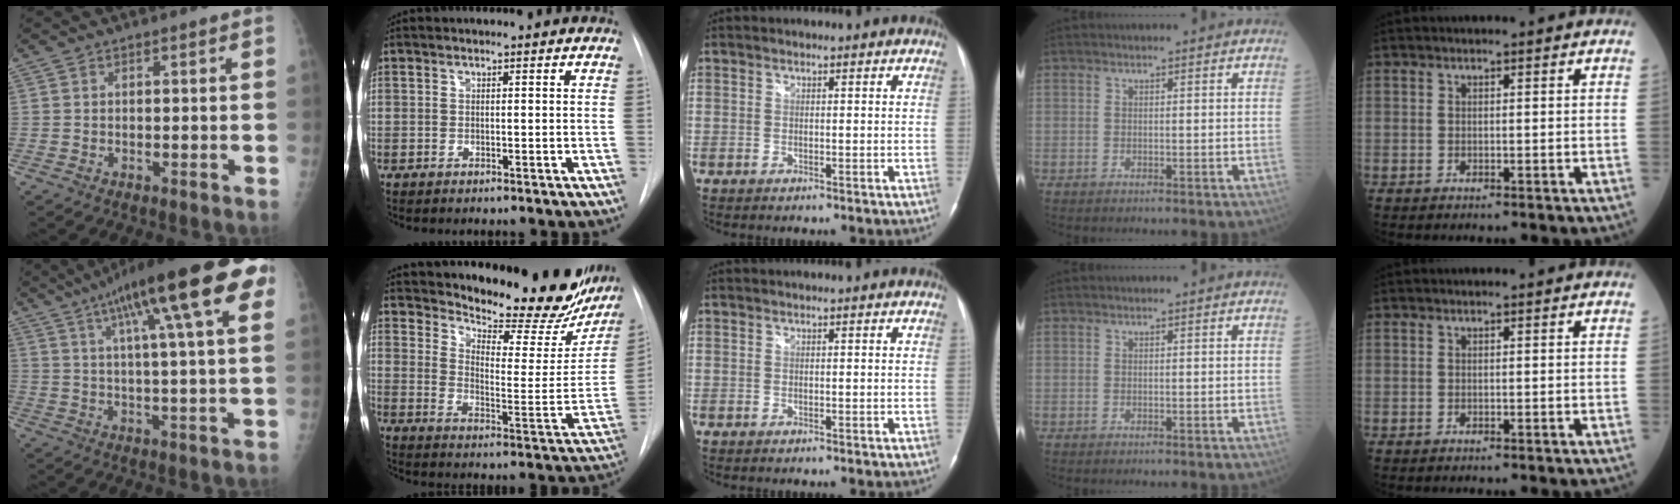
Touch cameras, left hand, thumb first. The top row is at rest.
{"thumb": {"total": 22.4, "force": [10.3, 4.3, 19.4], "torque": [-0.291, 0.010, 0.148]}, "index": {"total": 23.8, "force": [21.1, 6.4, 8.9], "torque": [-0.130, -0.074, 0.267]}}